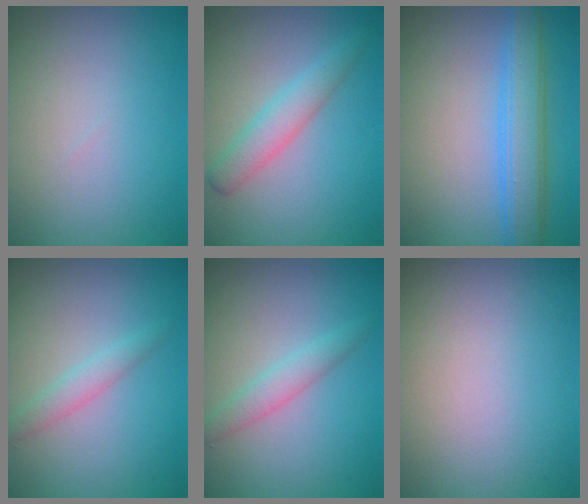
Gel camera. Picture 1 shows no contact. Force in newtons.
{"total": 2.8, "press": 2.7, "slide": 0.1}
{"total": 4.8, "press": 4.8, "slide": 0.3}
{"total": 1.7, "press": 1.7, "slide": 0.1}
{"total": 2.0, "press": 2.0, "slide": 0.1}
{"total": 0.0}